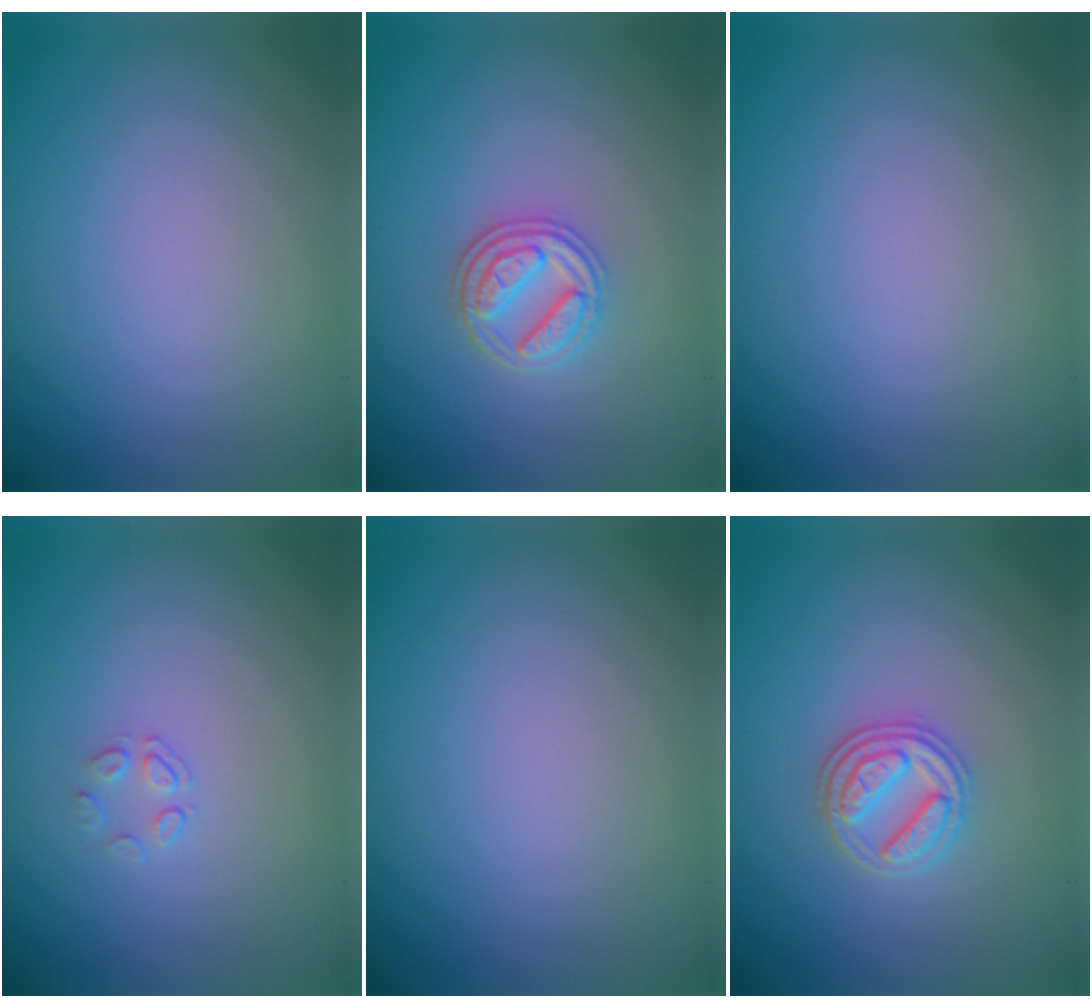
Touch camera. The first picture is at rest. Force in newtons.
{"total": 3.4, "press": 3.0, "slide": 1.5}
{"total": 0.0}
{"total": 1.1, "press": 0.5, "slide": 1.0}
{"total": 0.0}
{"total": 3.4, "press": 3.0, "slide": 1.5}